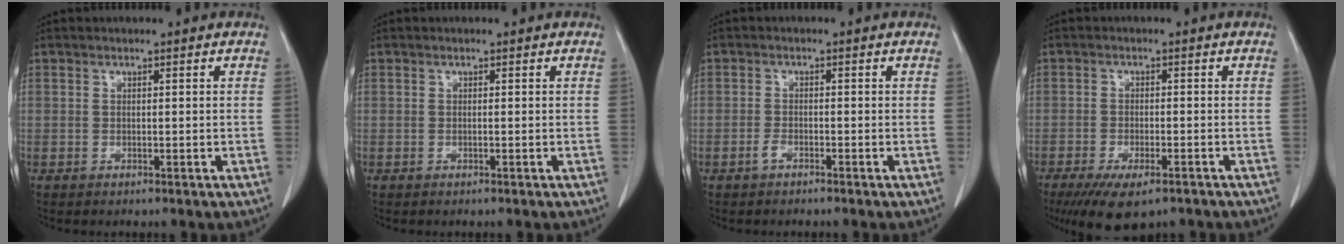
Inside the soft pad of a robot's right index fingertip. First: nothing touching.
{"total": 0.0}
{"total": 1.3, "force": [-1.0, 0.4, 0.8], "torque": [-0.015, 0.001, -0.019]}
{"total": 8.7, "force": [-6.0, 2.8, 5.6], "torque": [-0.088, -0.015, -0.092]}